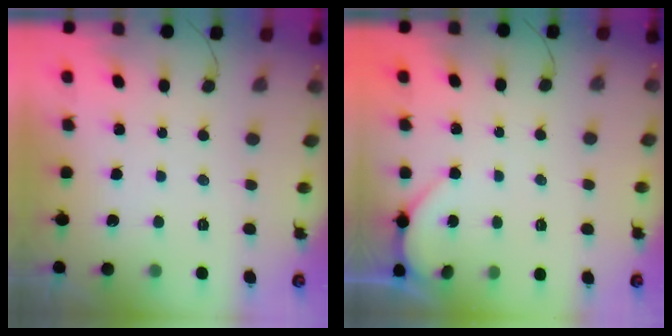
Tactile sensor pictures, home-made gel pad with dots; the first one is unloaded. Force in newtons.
{"total": 2.5, "press": 2.4, "slide": 0.3}